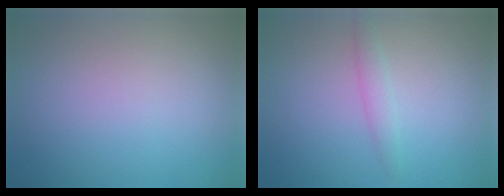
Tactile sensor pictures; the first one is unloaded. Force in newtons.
{"total": 1.5, "press": 1.5, "slide": 0.0}